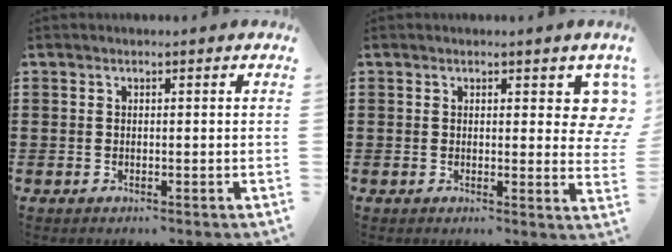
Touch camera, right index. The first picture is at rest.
{"total": 3.0, "force": [1.8, 1.4, 2.0], "torque": [-0.013, -0.003, 0.025]}